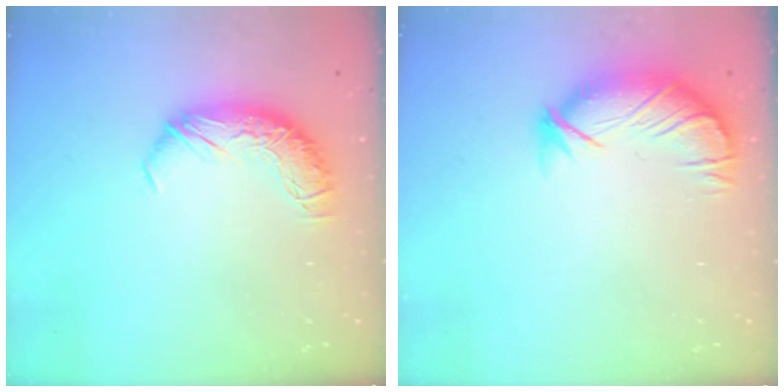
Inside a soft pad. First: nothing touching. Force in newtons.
{"total": 3.9, "press": 3.3, "slide": 1.9}